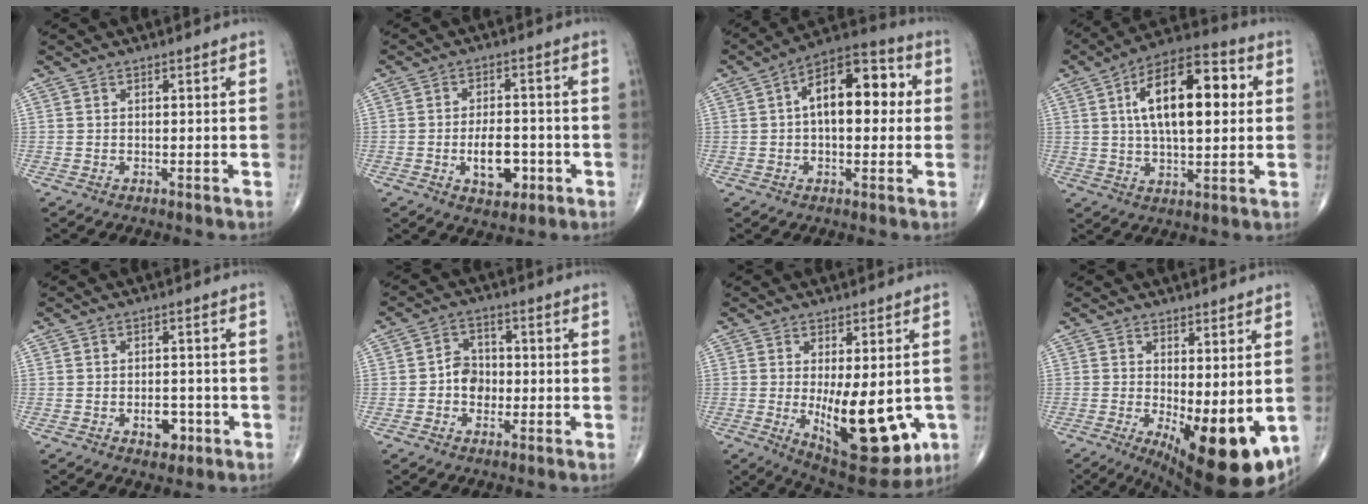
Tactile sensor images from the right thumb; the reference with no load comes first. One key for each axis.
{"total": 7.9, "fx": -2.3, "fy": 4.4, "fz": 6.2, "tx": -0.077, "ty": 0.012, "tz": -0.032}
{"total": 14.5, "fx": 2.0, "fy": 7.6, "fz": 12.2, "tx": -0.157, "ty": 0.035, "tz": 0.020}
{"total": 18.0, "fx": 3.5, "fy": 8.2, "fz": 15.6, "tx": -0.233, "ty": 0.017, "tz": 0.050}
{"total": 4.2, "fx": -1.7, "fy": 2.6, "fz": 2.8, "tx": -0.021, "ty": 0.009, "tz": -0.021}
{"total": 5.3, "fx": -0.9, "fy": 4.4, "fz": 2.8, "tx": -0.018, "ty": 0.017, "tz": -0.024}
{"total": 16.9, "fx": -2.9, "fy": 7.0, "fz": 15.0, "tx": -0.197, "ty": -0.030, "tz": -0.019}
{"total": 14.4, "fx": -3.0, "fy": 5.3, "fz": 13.0, "tx": -0.173, "ty": -0.030, "tz": -0.025}